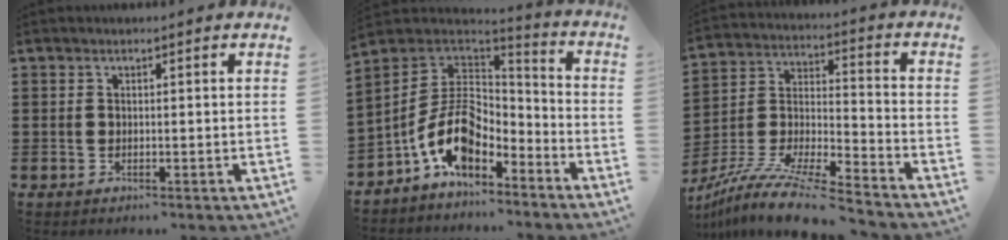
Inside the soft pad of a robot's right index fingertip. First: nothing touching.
{"total": 11.3, "force": [-4.9, 6.6, 7.7], "torque": [-0.182, 0.006, -0.100]}
{"total": 10.7, "force": [-9.8, 0.4, 4.3], "torque": [-0.086, 0.006, -0.200]}